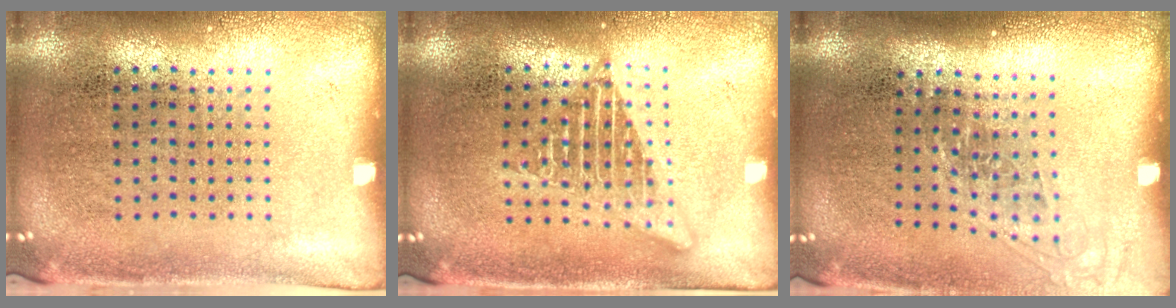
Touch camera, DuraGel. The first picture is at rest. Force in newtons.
{"total": 2.6, "press": 2.6, "slide": 0.3}
{"total": 1.2, "press": 1.0, "slide": 0.8}